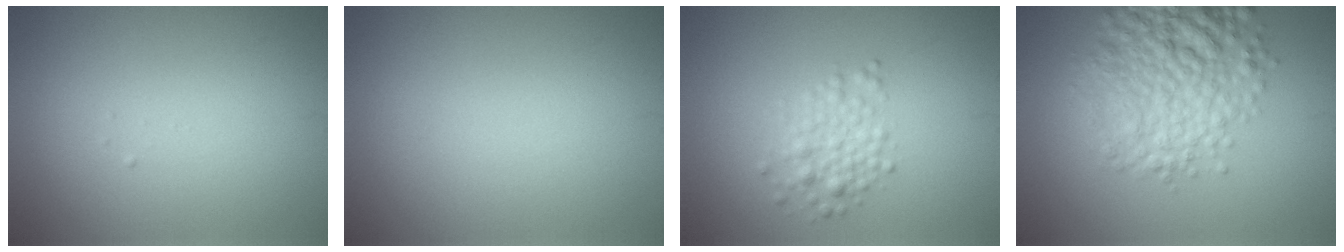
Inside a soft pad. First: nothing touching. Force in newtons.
{"total": 0.0}
{"total": 2.5, "press": 2.5, "slide": 0.1}
{"total": 7.1, "press": 7.1, "slide": 0.2}